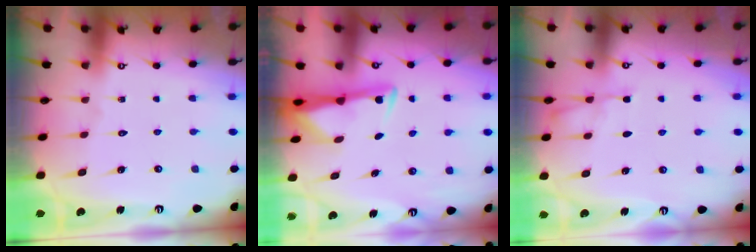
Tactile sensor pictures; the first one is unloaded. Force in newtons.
{"total": 3.0, "press": 2.9, "slide": 0.5}
{"total": 4.0, "press": 4.0, "slide": 0.6}